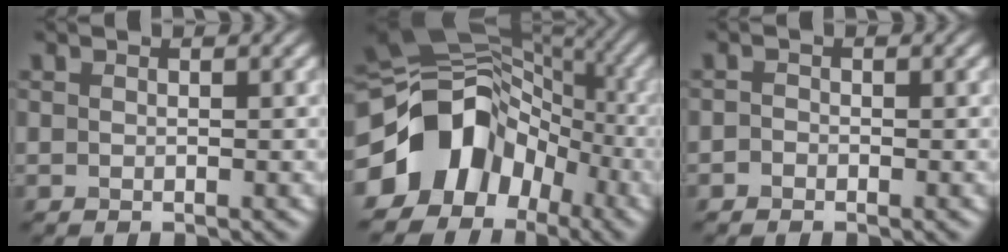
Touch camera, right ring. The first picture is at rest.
{"total": 12.3, "force": [-4.2, 9.3, 6.8], "torque": [-0.113, 0.003, -0.083]}
{"total": 0.7, "force": [-0.5, 0.5, 0.2], "torque": [-0.002, -0.002, -0.012]}